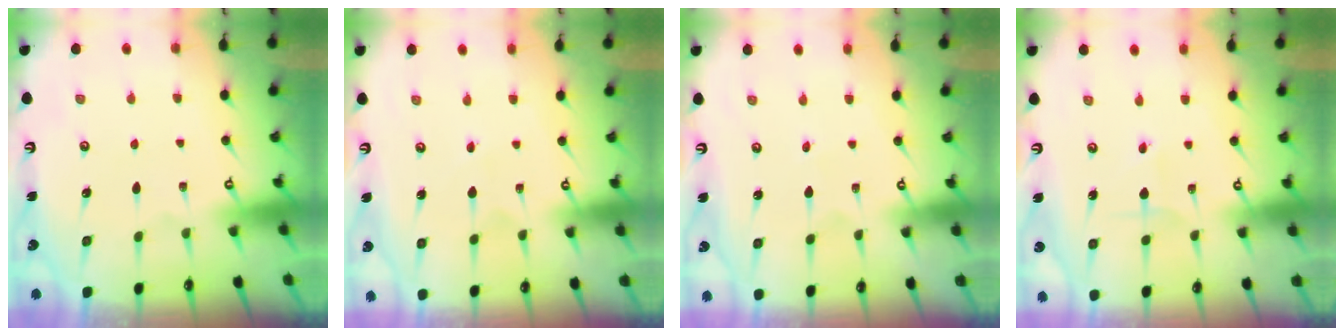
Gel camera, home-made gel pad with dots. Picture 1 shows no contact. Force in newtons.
{"total": 2.2, "press": 2.2, "slide": 0.2}
{"total": 0.7, "press": 0.7, "slide": 0.0}
{"total": 2.3, "press": 2.3, "slide": 0.2}